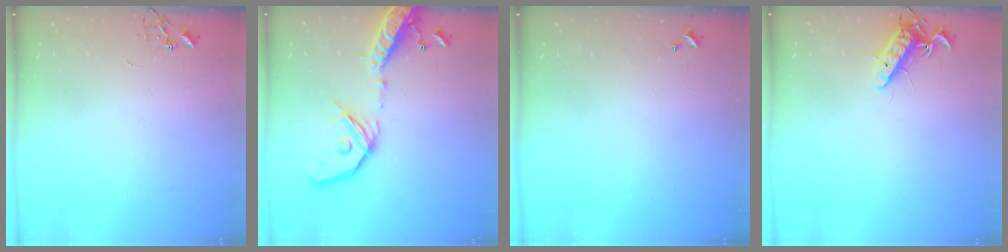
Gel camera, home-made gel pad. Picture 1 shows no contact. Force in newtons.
{"total": 21.3, "press": 20.9, "slide": 4.1}
{"total": 0.0}
{"total": 11.3, "press": 11.2, "slide": 1.5}